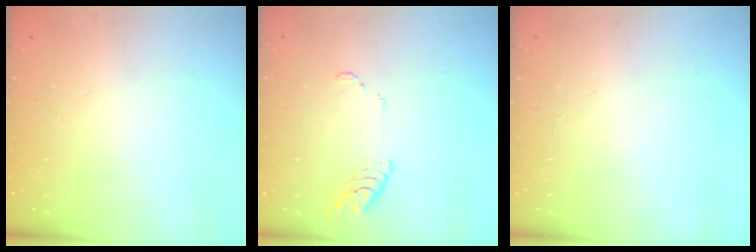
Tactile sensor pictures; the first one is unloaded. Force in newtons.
{"total": 5.8, "press": 5.8, "slide": 0.4}
{"total": 1.1, "press": 1.1, "slide": 0.2}